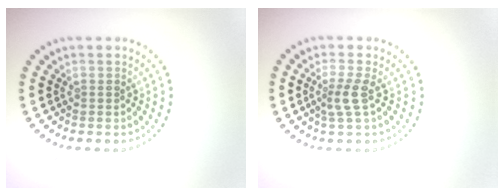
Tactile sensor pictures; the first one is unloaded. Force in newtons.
{"total": 2.1, "press": 1.6, "slide": 1.3}